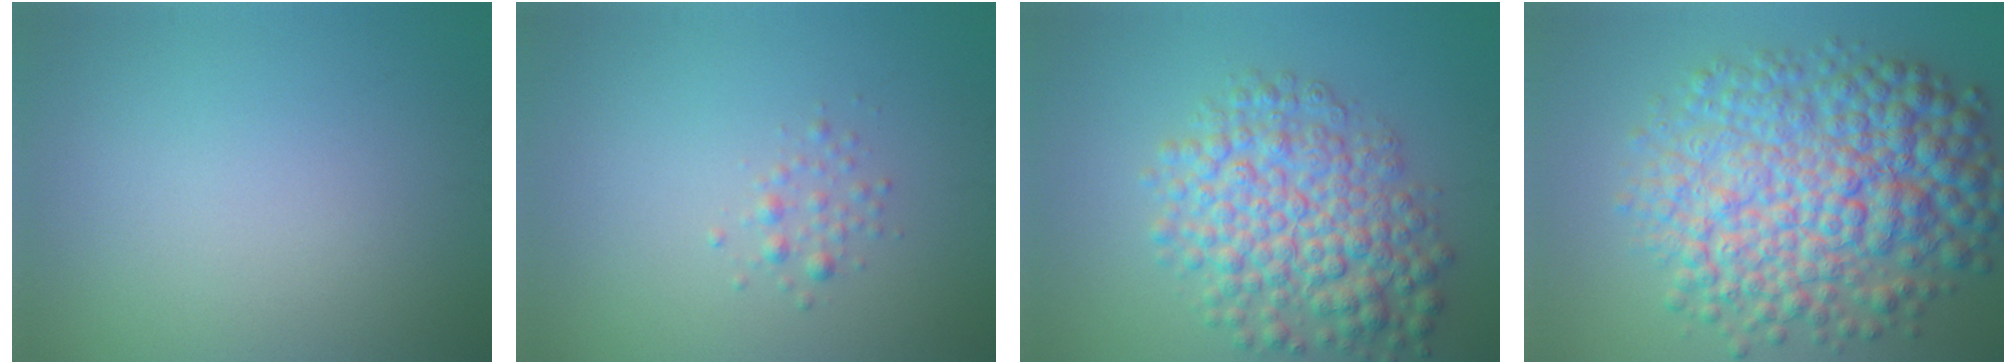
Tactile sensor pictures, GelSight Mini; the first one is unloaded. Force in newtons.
{"total": 1.1, "press": 1.1, "slide": 0.0}
{"total": 7.2, "press": 7.2, "slide": 0.2}
{"total": 11.2, "press": 11.2, "slide": 0.2}